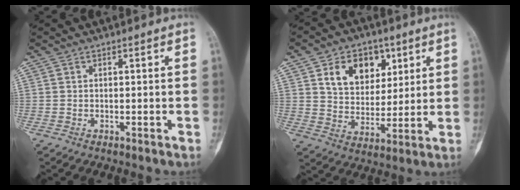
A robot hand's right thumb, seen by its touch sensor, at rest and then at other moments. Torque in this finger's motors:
{"motor_torque": [-0.55, 0.65, 0.12, 0.04, 0.03]}